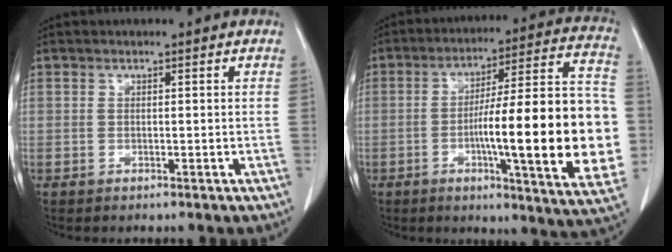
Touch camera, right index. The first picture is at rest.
{"total": 24.6, "force": [-3.6, 2.4, 24.2], "torque": [-0.281, 0.017, -0.051]}